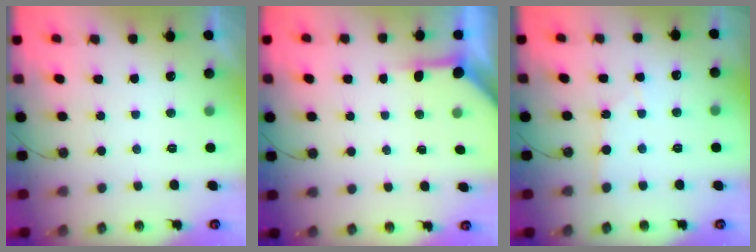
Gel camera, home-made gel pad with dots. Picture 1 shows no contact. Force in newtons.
{"total": 3.9, "press": 3.8, "slide": 0.4}
{"total": 2.6, "press": 2.6, "slide": 0.3}